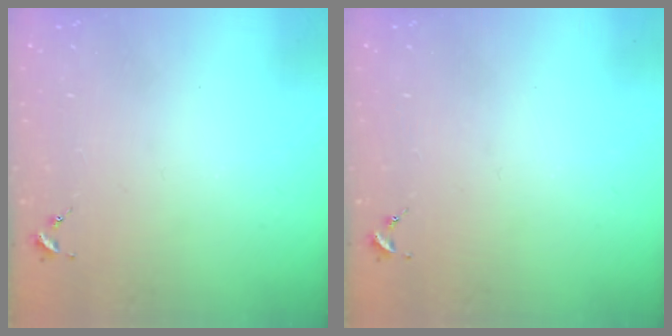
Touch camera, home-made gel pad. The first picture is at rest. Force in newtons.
{"total": 0.0}